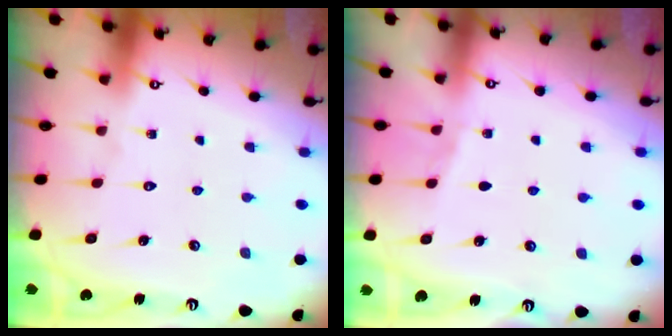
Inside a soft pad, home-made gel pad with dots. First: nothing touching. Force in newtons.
{"total": 3.6, "press": 2.8, "slide": 2.2}